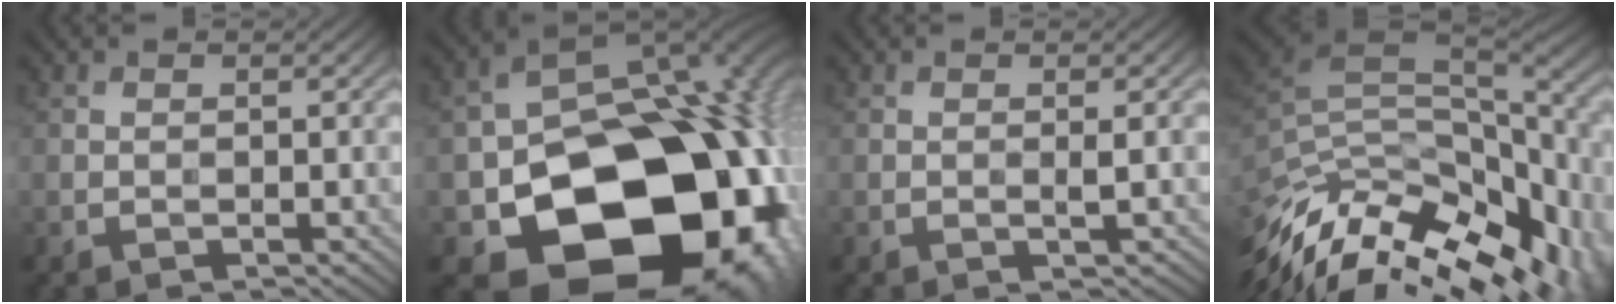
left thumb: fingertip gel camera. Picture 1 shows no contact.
{"total": 21.7, "force": [-6.9, 15.4, 13.7], "torque": [-0.221, -0.064, -0.077]}
{"total": 1.1, "force": [0.0, -0.1, 1.1], "torque": [-0.022, 0.004, -0.001]}
{"total": 17.3, "force": [-10.5, 8.7, 10.6], "torque": [-0.194, 0.008, -0.147]}